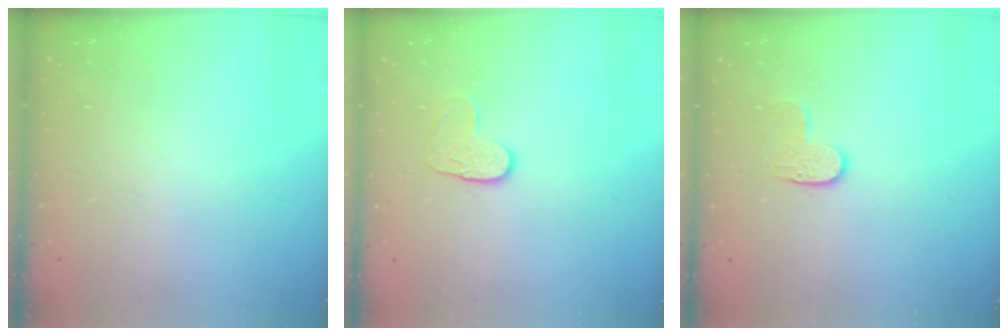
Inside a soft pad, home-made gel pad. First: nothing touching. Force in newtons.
{"total": 4.9, "press": 4.8, "slide": 0.5}
{"total": 3.6, "press": 3.6, "slide": 0.3}